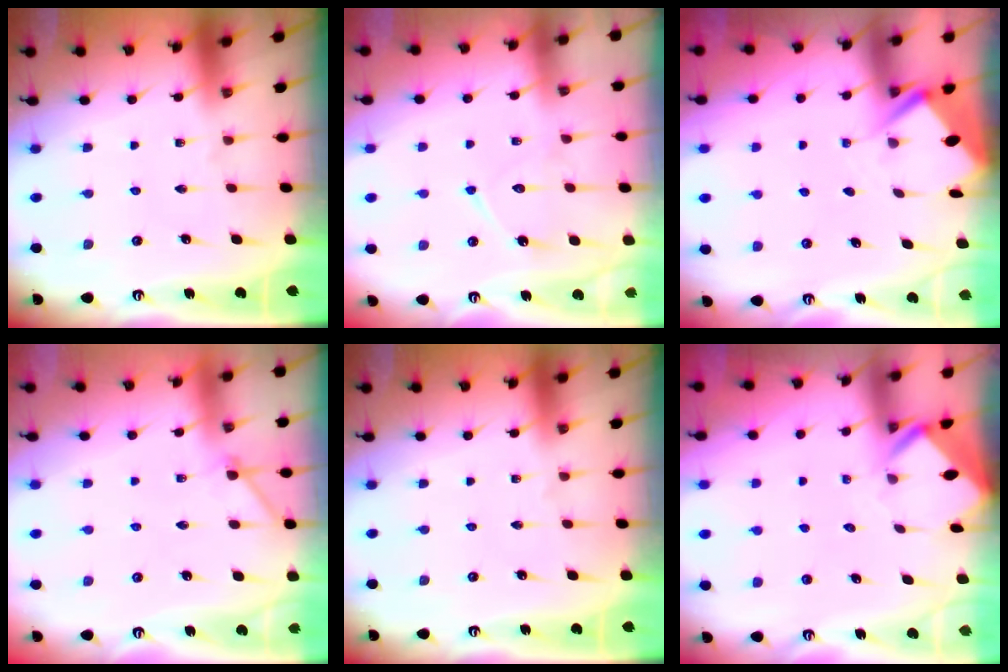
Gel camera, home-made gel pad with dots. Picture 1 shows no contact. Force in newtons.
{"total": 9.8, "press": 9.7, "slide": 0.9}
{"total": 2.9, "press": 2.9, "slide": 0.4}
{"total": 3.7, "press": 3.7, "slide": 0.5}
{"total": 0.0}
{"total": 2.4, "press": 2.4, "slide": 0.1}